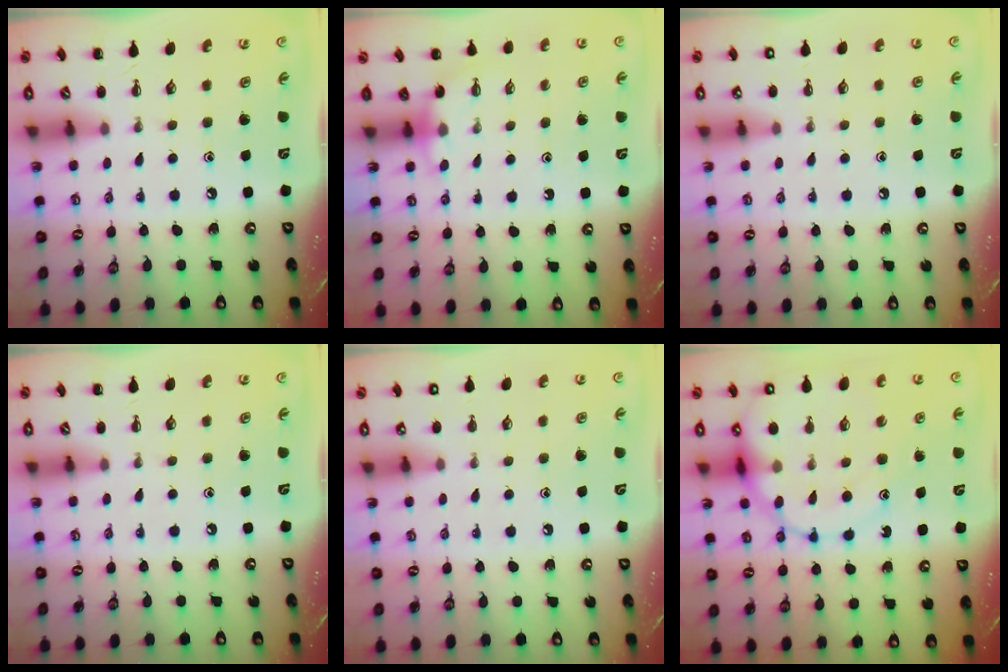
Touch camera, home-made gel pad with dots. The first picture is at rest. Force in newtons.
{"total": 3.6, "press": 3.6, "slide": 0.3}
{"total": 1.4, "press": 1.4, "slide": 0.1}
{"total": 4.0, "press": 3.8, "slide": 1.2}
{"total": 1.4, "press": 1.4, "slide": 0.1}
{"total": 18.5, "press": 18.1, "slide": 3.5}